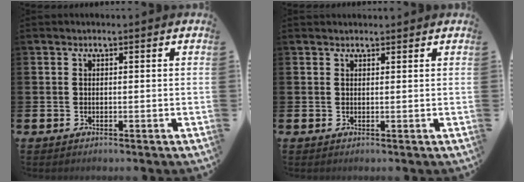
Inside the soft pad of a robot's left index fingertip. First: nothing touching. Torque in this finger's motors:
{"motor_torque": [-0.07, -0.05, -0.47, 0.00]}